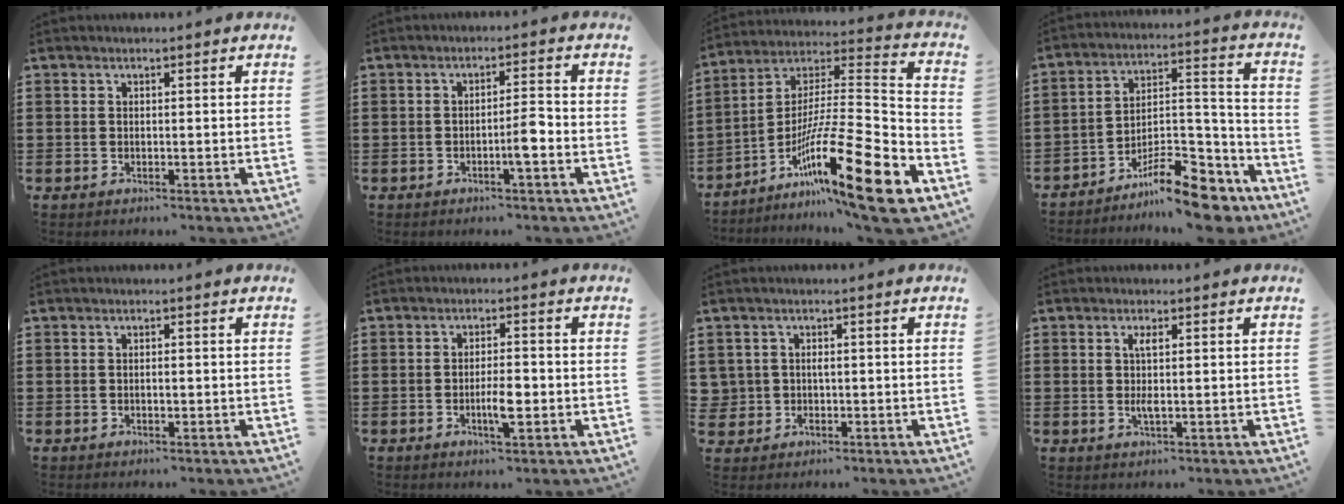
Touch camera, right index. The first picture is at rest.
{"total": 4.0, "force": [-1.5, 0.5, 3.7], "torque": [-0.064, 0.003, -0.027]}
{"total": 20.5, "force": [-11.1, 2.2, 17.1], "torque": [-0.288, 0.020, -0.190]}
{"total": 13.3, "force": [-10.5, 3.7, 7.2], "torque": [-0.092, 0.058, -0.188]}
{"total": 1.2, "force": [-0.1, 0.3, 1.1], "torque": [-0.021, -0.001, -0.002]}
{"total": 4.6, "force": [-1.1, 1.2, 4.3], "torque": [-0.080, 0.001, -0.022]}
{"total": 2.0, "force": [-0.2, 1.8, 0.6], "torque": [-0.019, 0.006, -0.008]}
{"total": 2.7, "force": [0.3, 0.7, 2.6], "torque": [-0.057, -0.002, 0.001]}